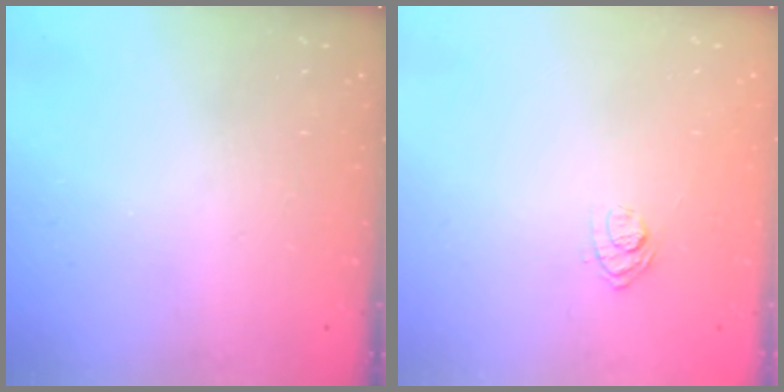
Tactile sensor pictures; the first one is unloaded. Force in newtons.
{"total": 8.2, "press": 8.0, "slide": 1.5}